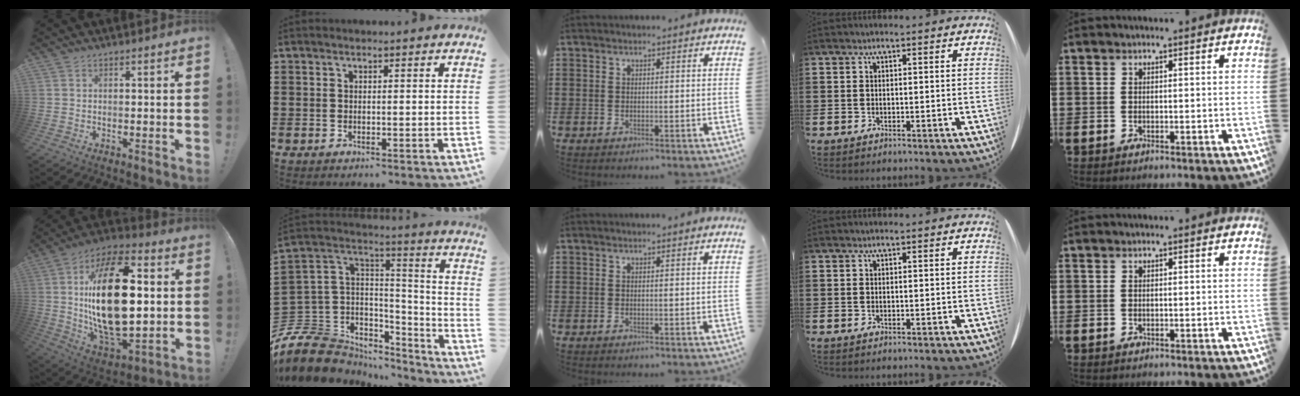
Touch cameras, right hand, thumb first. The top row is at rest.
{"thumb": {"total": 31.2, "force": [3.0, 16.5, 26.3], "torque": [-0.487, -0.014, 0.051]}, "index": {"total": 11.6, "force": [-7.4, 7.8, 4.2], "torque": [-0.130, 0.008, -0.142]}}